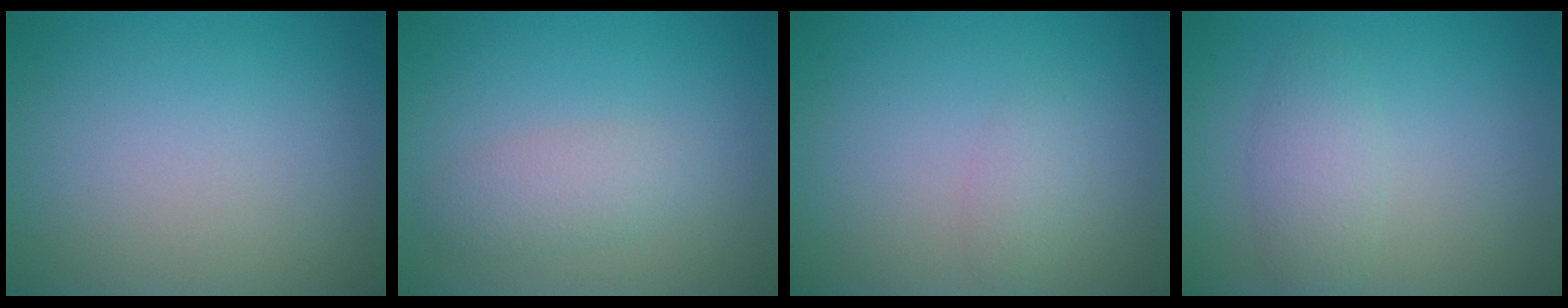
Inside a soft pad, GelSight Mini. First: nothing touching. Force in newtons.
{"total": 2.3, "press": 2.3, "slide": 0.1}
{"total": 1.2, "press": 1.2, "slide": 0.1}
{"total": 2.4, "press": 2.4, "slide": 0.0}